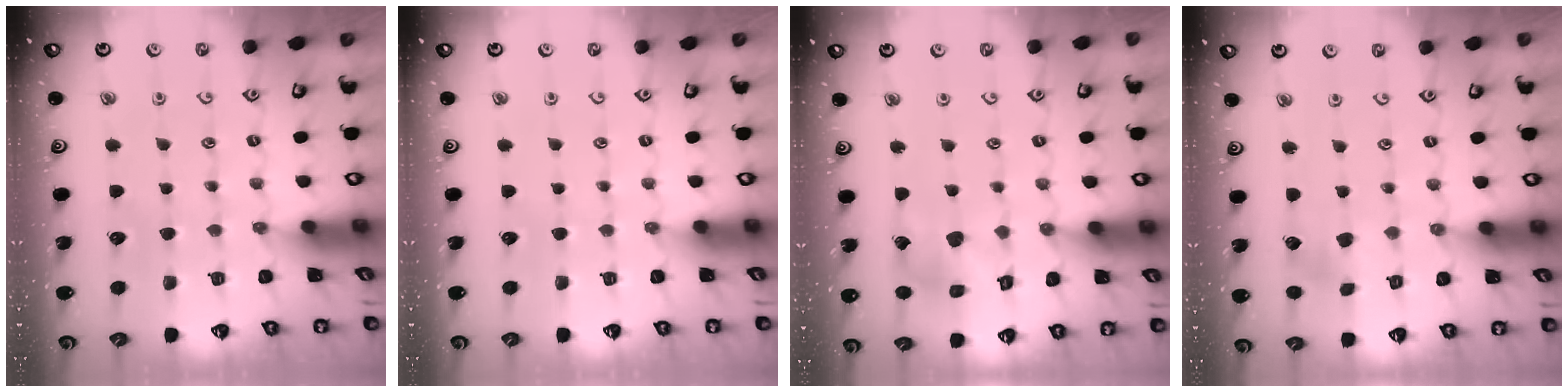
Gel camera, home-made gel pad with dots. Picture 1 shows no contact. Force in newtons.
{"total": 0.0}
{"total": 8.4, "press": 8.4, "slide": 0.9}
{"total": 3.7, "press": 3.6, "slide": 0.6}